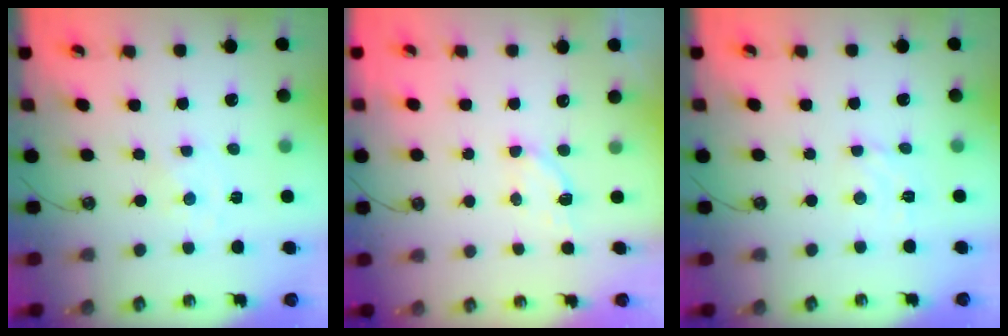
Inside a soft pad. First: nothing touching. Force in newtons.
{"total": 4.6, "press": 4.5, "slide": 0.8}
{"total": 2.9, "press": 2.9, "slide": 0.3}